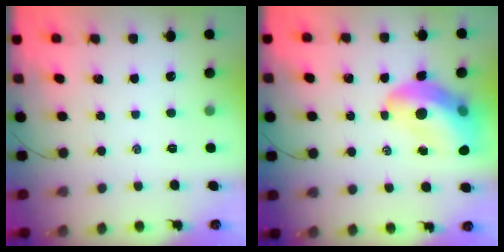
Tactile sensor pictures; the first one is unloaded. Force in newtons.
{"total": 14.2, "press": 13.7, "slide": 3.6}